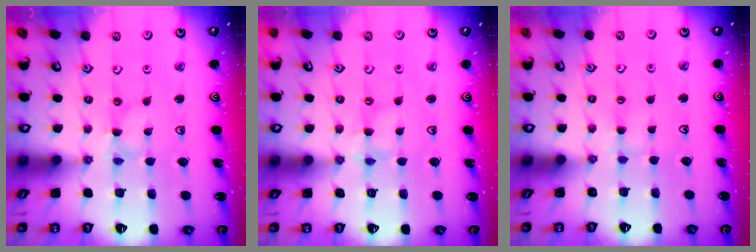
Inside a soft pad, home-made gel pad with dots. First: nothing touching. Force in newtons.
{"total": 2.3, "press": 2.2, "slide": 0.4}
{"total": 2.9, "press": 2.9, "slide": 0.4}